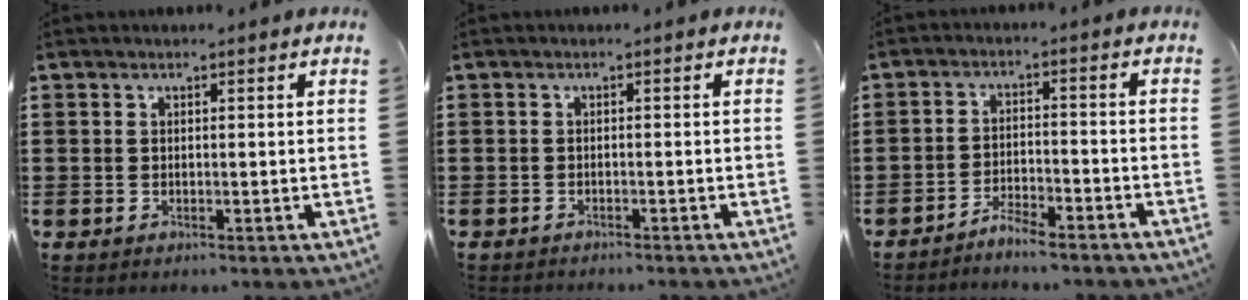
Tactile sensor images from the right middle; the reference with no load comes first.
{"total": 0.8, "force": [-0.8, -0.2, 0.0], "torque": [-0.003, -0.001, -0.017]}
{"total": 3.7, "force": [-3.6, 0.0, 0.4], "torque": [-0.020, 0.000, -0.076]}